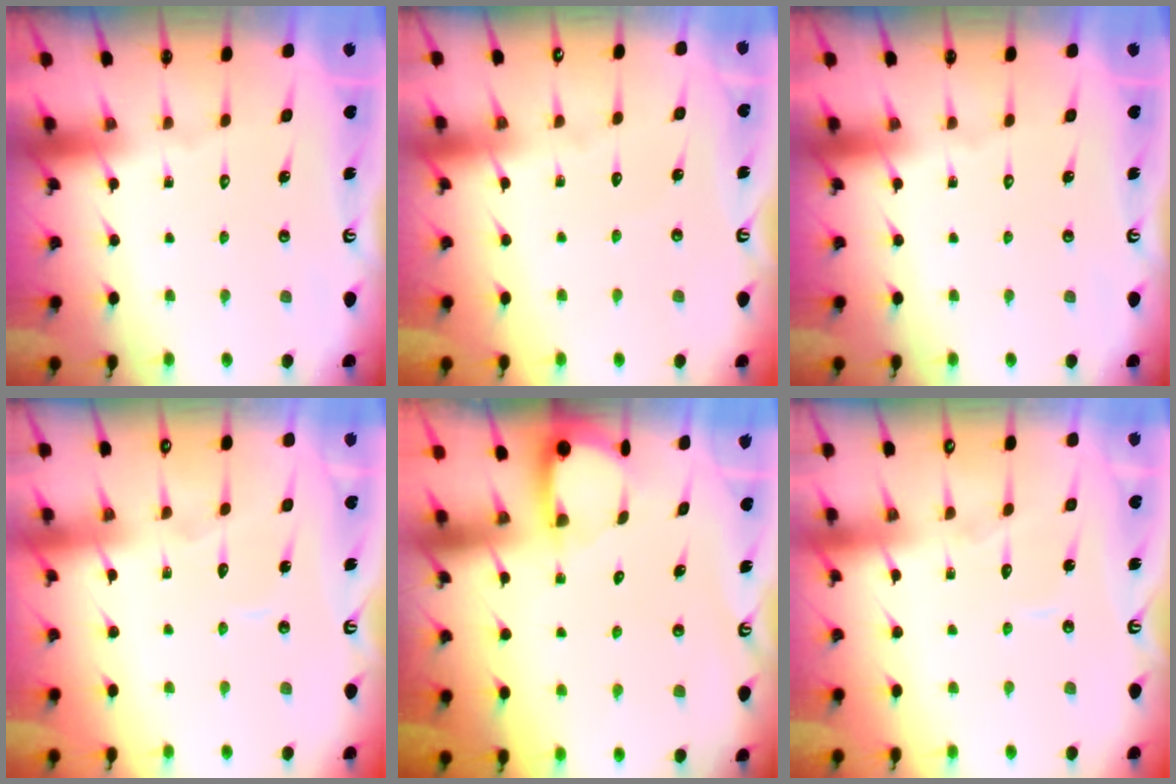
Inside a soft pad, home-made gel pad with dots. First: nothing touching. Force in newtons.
{"total": 2.4, "press": 2.4, "slide": 0.2}
{"total": 0.0}
{"total": 4.7, "press": 4.7, "slide": 0.3}
{"total": 2.8, "press": 2.8, "slide": 0.3}
{"total": 5.4, "press": 5.4, "slide": 0.4}